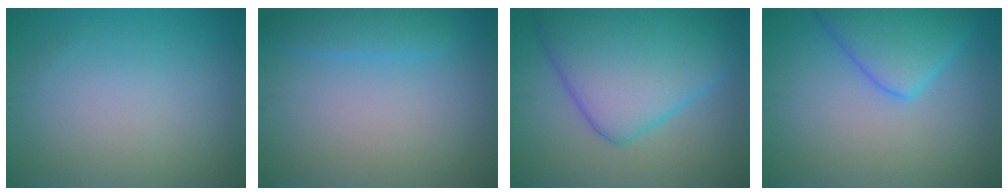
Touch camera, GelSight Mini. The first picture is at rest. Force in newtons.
{"total": 2.1, "press": 2.1, "slide": 0.1}
{"total": 9.8, "press": 9.8, "slide": 0.4}
{"total": 5.2, "press": 5.2, "slide": 0.4}